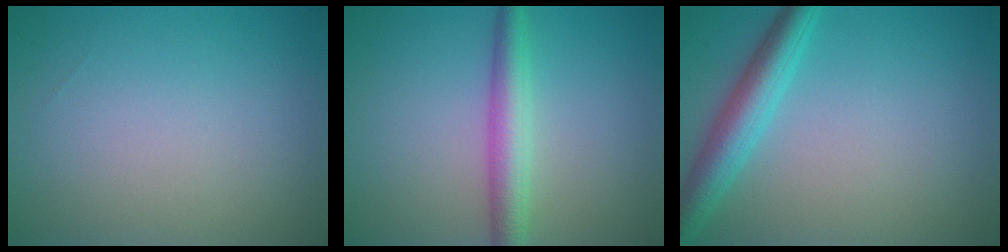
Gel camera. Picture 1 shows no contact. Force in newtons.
{"total": 3.7, "press": 3.7, "slide": 0.0}
{"total": 4.3, "press": 4.3, "slide": 0.2}